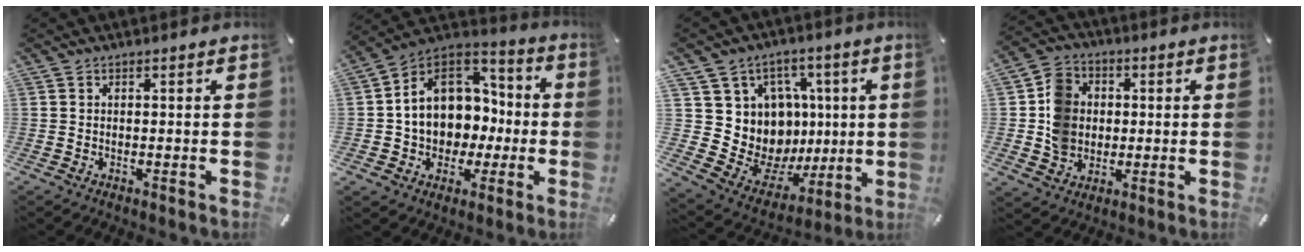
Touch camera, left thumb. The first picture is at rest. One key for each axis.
{"total": 12.7, "fx": -0.1, "fy": 11.5, "fz": 5.3, "tx": -0.111, "ty": -0.007, "tz": 0.006}
{"total": 11.8, "fx": 1.4, "fy": 11.6, "fz": 1.4, "tx": -0.013, "ty": -0.041, "tz": 0.058}
{"total": 9.9, "fx": 0.1, "fy": 9.0, "fz": 4.2, "tx": -0.066, "ty": 0.017, "tz": 0.007}